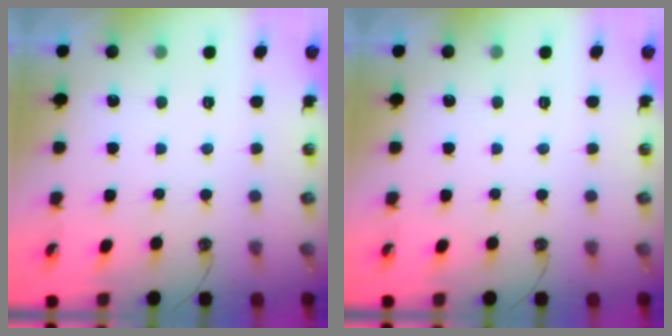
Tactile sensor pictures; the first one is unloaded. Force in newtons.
{"total": 0.0}